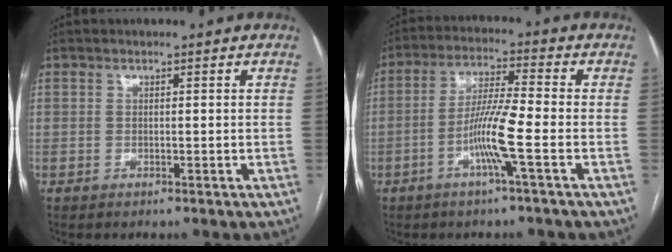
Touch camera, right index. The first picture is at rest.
{"total": 8.0, "force": [-2.8, -0.5, 7.5], "torque": [-0.146, -0.002, -0.059]}